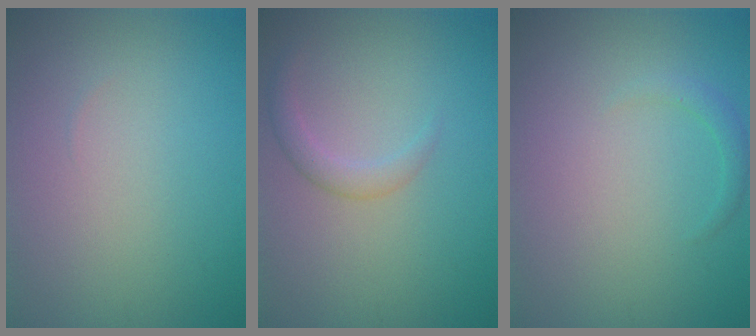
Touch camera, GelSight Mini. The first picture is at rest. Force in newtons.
{"total": 1.8, "press": 1.8, "slide": 0.1}
{"total": 1.1, "press": 1.1, "slide": 0.1}